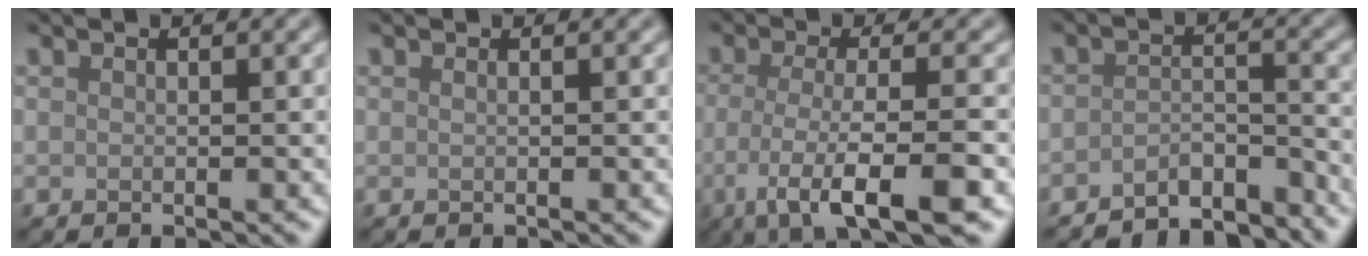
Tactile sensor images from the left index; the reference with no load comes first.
{"total": 0.8, "force": [0.2, 0.4, 0.6], "torque": [-0.003, 0.002, -0.004]}
{"total": 7.2, "force": [-2.9, 1.6, 6.4], "torque": [-0.102, -0.012, -0.054]}
{"total": 5.1, "force": [-4.7, 1.2, 1.5], "torque": [-0.020, -0.002, -0.075]}